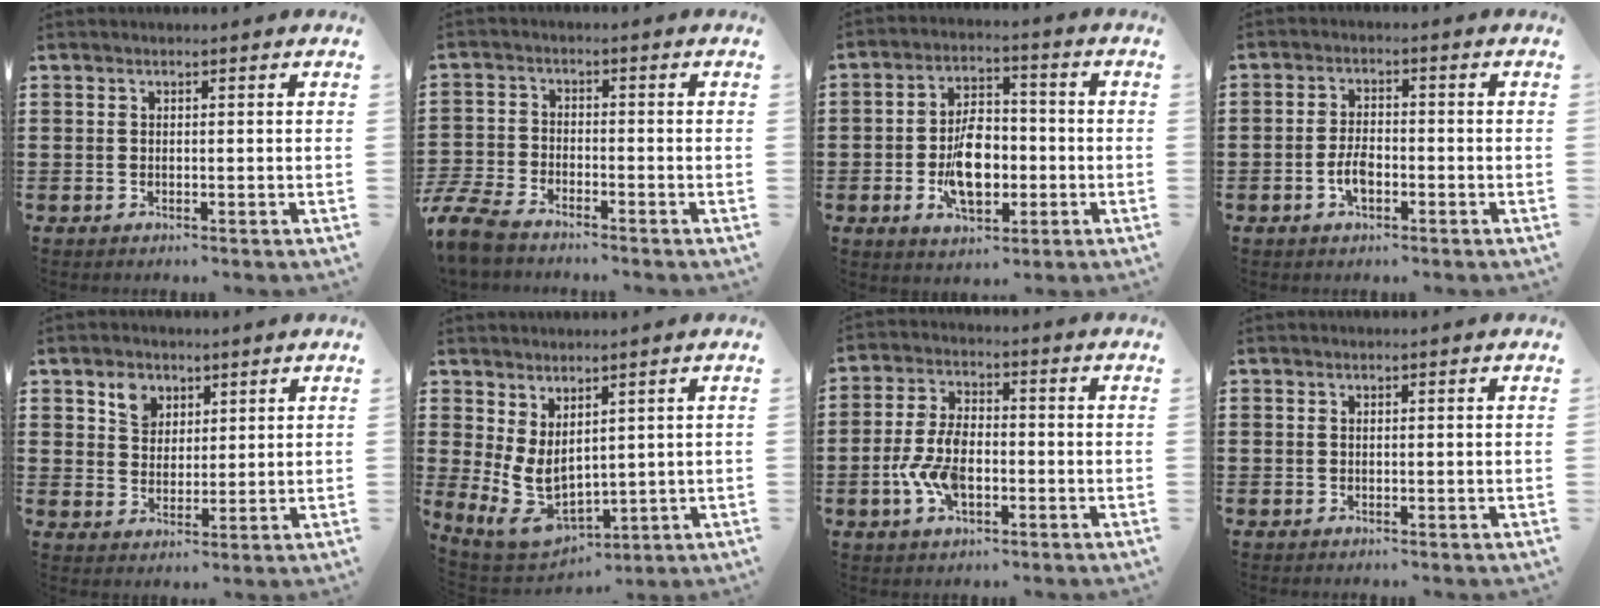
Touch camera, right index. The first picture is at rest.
{"total": 5.1, "force": [-4.8, 0.9, 1.6], "torque": [-0.066, -0.007, -0.104]}
{"total": 8.9, "force": [-1.8, 5.0, 7.1], "torque": [-0.125, 0.004, -0.036]}
{"total": 3.8, "force": [-1.4, 1.9, 2.9], "torque": [-0.067, 0.001, -0.029]}
{"total": 4.3, "force": [2.6, 3.2, 1.2], "torque": [-0.030, 0.009, 0.046]}
{"total": 6.7, "force": [1.2, 4.1, 5.1], "torque": [-0.131, -0.020, 0.026]}
{"total": 7.5, "force": [-2.0, 4.1, 5.9], "torque": [-0.144, 0.000, -0.043]}
{"total": 0.0}